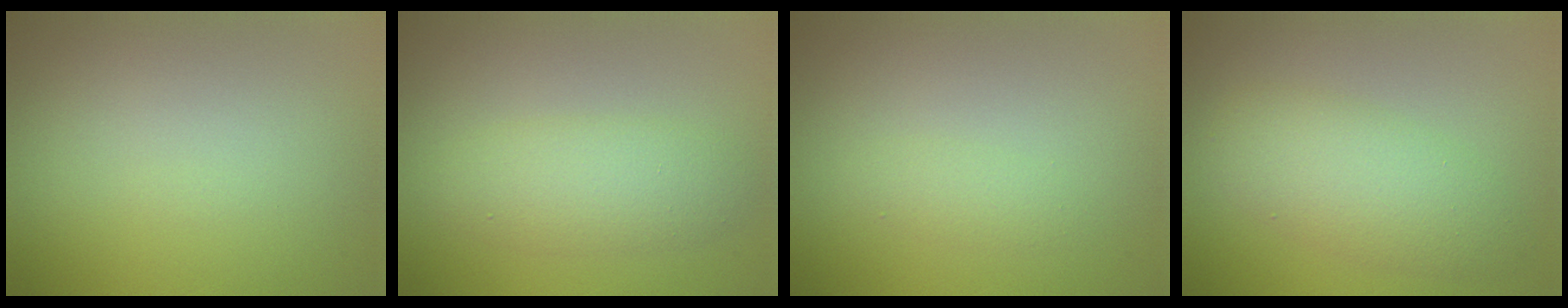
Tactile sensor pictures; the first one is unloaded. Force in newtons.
{"total": 3.3, "press": 3.3, "slide": 0.1}
{"total": 1.1, "press": 1.1, "slide": 0.1}
{"total": 4.4, "press": 4.4, "slide": 0.1}